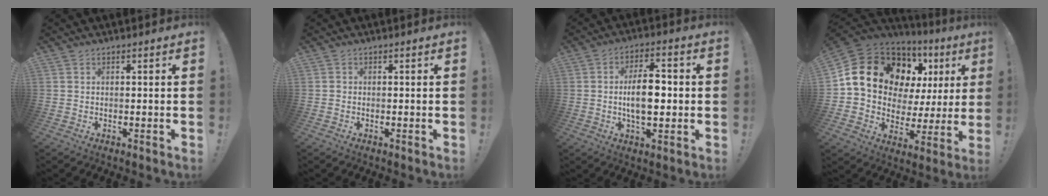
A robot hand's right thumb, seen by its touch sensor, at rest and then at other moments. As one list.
[{"total": 0.5, "force": [-0.3, 0.4, 0.1], "torque": [-0.006, 0.004, -0.003]}, {"total": 10.9, "force": [-0.3, 5.5, 9.4], "torque": [-0.168, 0.002, -0.013]}, {"total": 19.4, "force": [9.5, 12.2, 11.7], "torque": [-0.192, -0.052, 0.197]}]